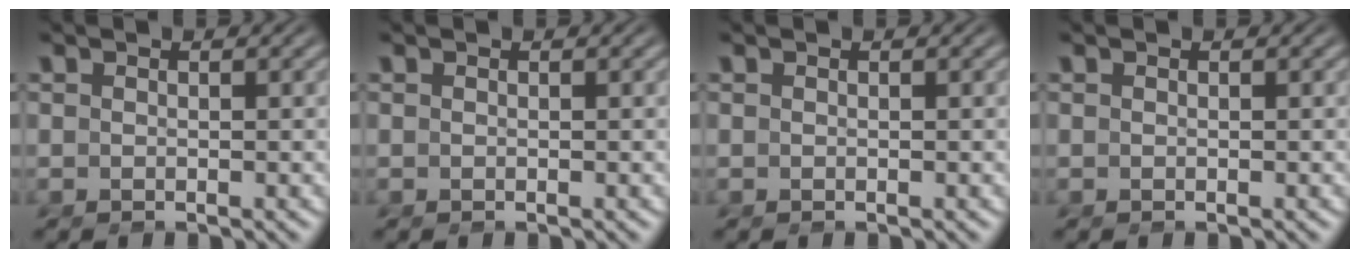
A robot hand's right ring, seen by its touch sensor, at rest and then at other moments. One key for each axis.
{"total": 0.0}
{"total": 0.0}
{"total": 0.0}